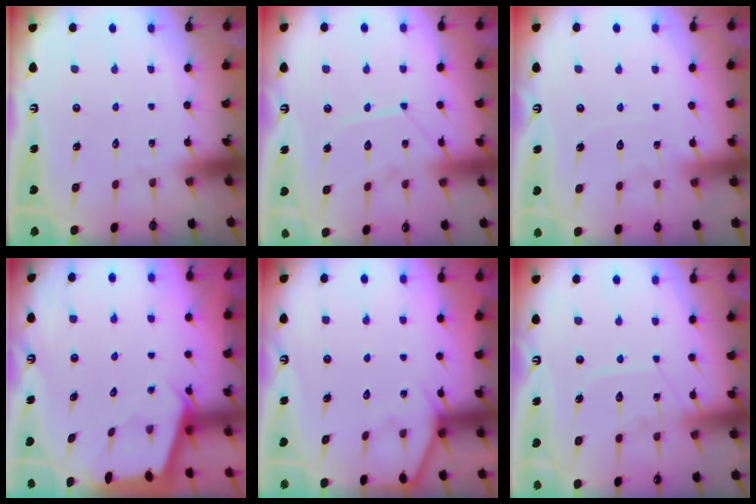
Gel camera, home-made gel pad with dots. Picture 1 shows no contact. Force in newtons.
{"total": 10.3, "press": 10.3, "slide": 0.6}
{"total": 4.6, "press": 4.6, "slide": 0.6}
{"total": 2.0, "press": 2.0, "slide": 0.3}
{"total": 5.7, "press": 5.7, "slide": 0.5}
{"total": 9.9, "press": 9.8, "slide": 0.8}